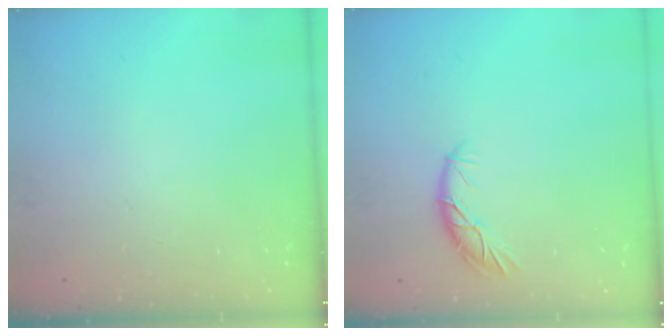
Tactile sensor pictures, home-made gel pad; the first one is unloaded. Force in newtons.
{"total": 8.1, "press": 8.1, "slide": 0.4}